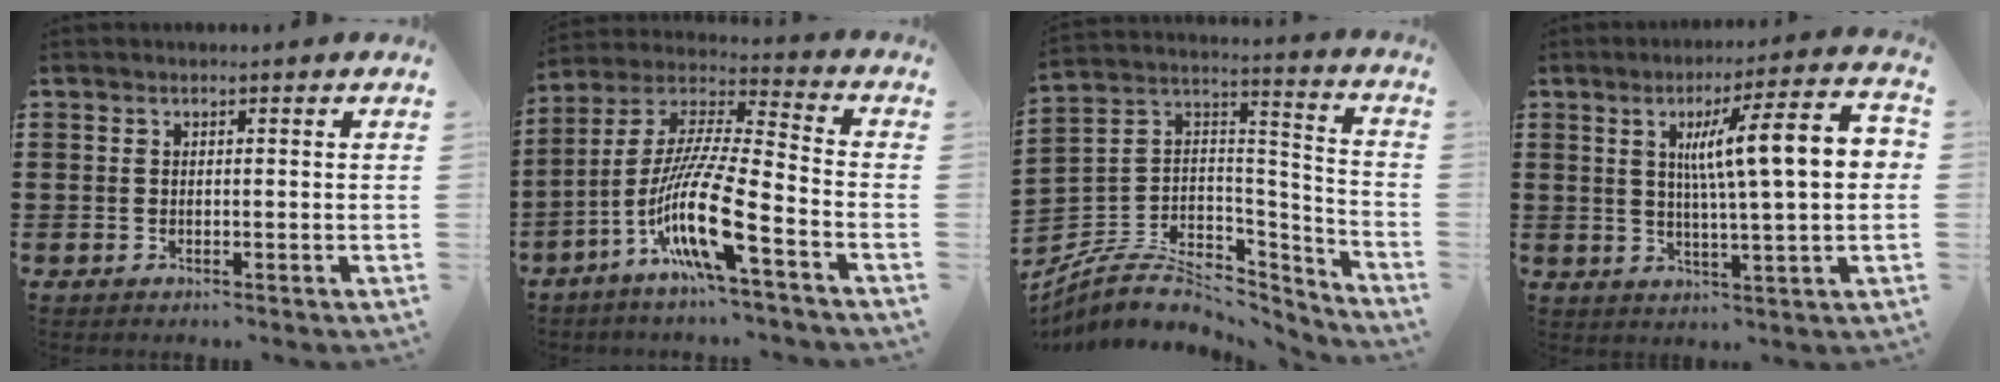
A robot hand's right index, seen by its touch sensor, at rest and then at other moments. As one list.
[{"total": 14.1, "force": [-7.4, 1.3, 12.0], "torque": [-0.259, -0.018, -0.147]}, {"total": 7.8, "force": [-5.2, 4.8, 3.2], "torque": [-0.073, 0.011, -0.097]}, {"total": 12.0, "force": [2.4, 1.5, 11.7], "torque": [-0.201, 0.002, 0.032]}]